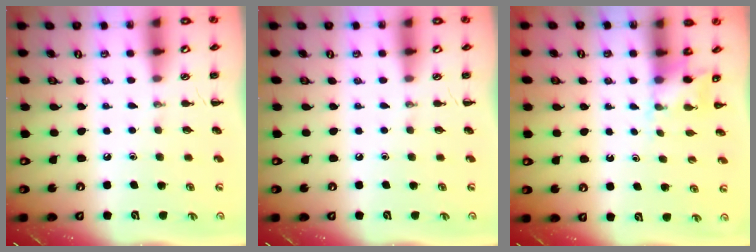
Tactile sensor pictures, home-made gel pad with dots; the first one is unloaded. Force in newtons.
{"total": 0.0}
{"total": 3.0, "press": 2.8, "slide": 1.0}